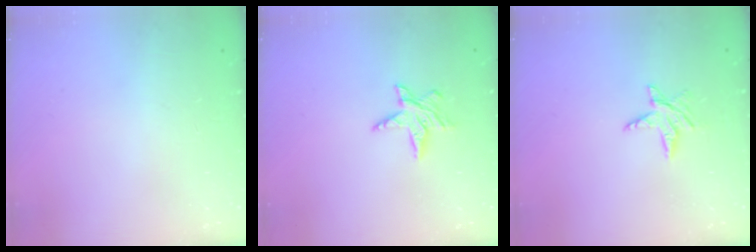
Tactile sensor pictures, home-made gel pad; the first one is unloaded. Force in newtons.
{"total": 6.4, "press": 6.4, "slide": 0.4}
{"total": 5.6, "press": 5.6, "slide": 0.4}